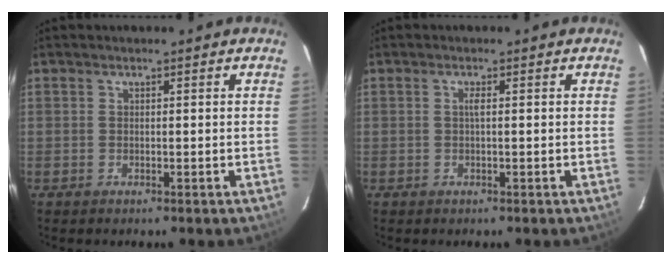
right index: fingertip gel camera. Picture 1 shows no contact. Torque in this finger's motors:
{"motor_torque": [0.28, -0.01, 0.14, 0.03]}